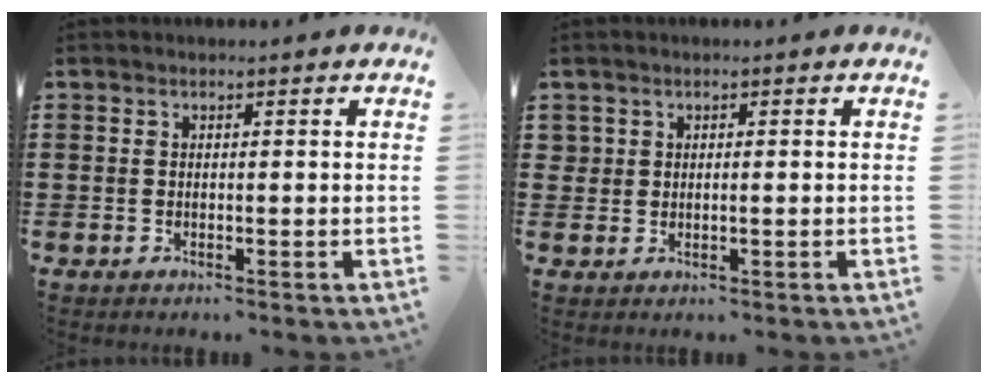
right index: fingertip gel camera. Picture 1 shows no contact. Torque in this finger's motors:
{"motor_torque": [-0.30, 0.34, -0.02, -0.02]}